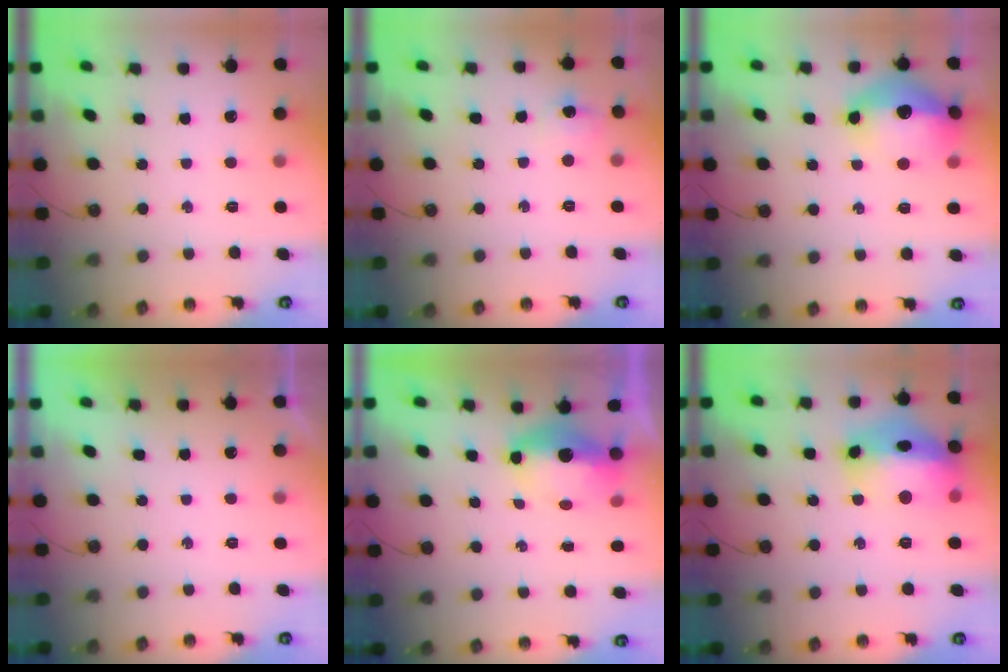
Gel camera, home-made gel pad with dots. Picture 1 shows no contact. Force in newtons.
{"total": 5.9, "press": 5.9, "slide": 0.6}
{"total": 17.0, "press": 16.9, "slide": 1.6}
{"total": 0.0}
{"total": 7.1, "press": 7.0, "slide": 0.8}
{"total": 21.3, "press": 19.3, "slide": 9.2}